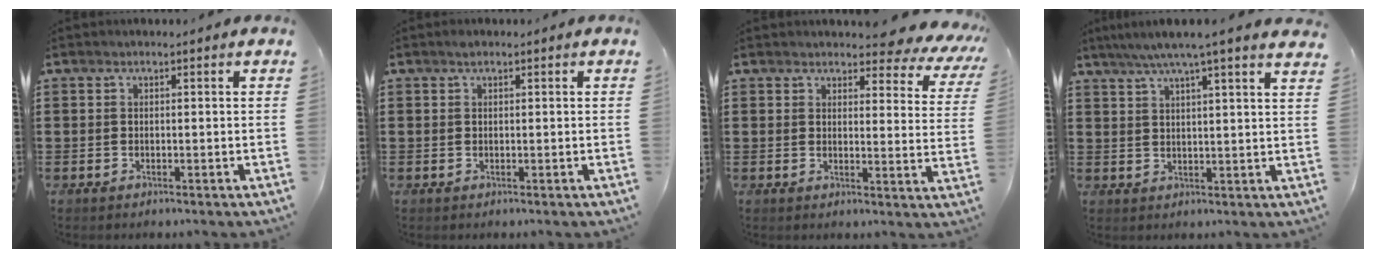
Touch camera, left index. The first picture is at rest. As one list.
[{"total": 0.8, "force": [0.5, 0.3, 0.5], "torque": [-0.011, 0.004, 0.009]}, {"total": 4.7, "force": [4.3, 1.0, 1.6], "torque": [-0.034, -0.025, 0.073]}, {"total": 5.2, "force": [4.1, -0.5, 3.2], "torque": [-0.074, -0.013, 0.069]}]